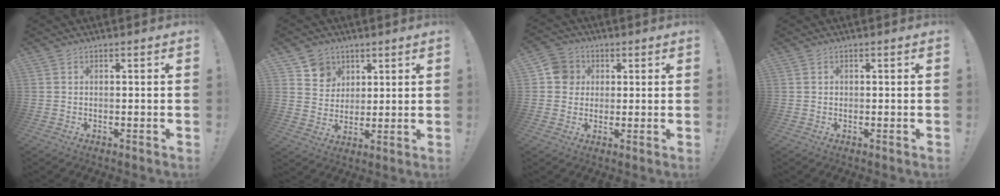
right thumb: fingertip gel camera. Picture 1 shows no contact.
{"total": 7.9, "force": [4.2, 6.6, 0.6], "torque": [-0.010, -0.037, 0.084]}
{"total": 8.8, "force": [2.2, 8.4, 1.9], "torque": [-0.016, -0.008, 0.045]}
{"total": 0.6, "force": [0.0, 0.6, 0.1], "torque": [-0.006, 0.005, 0.001]}